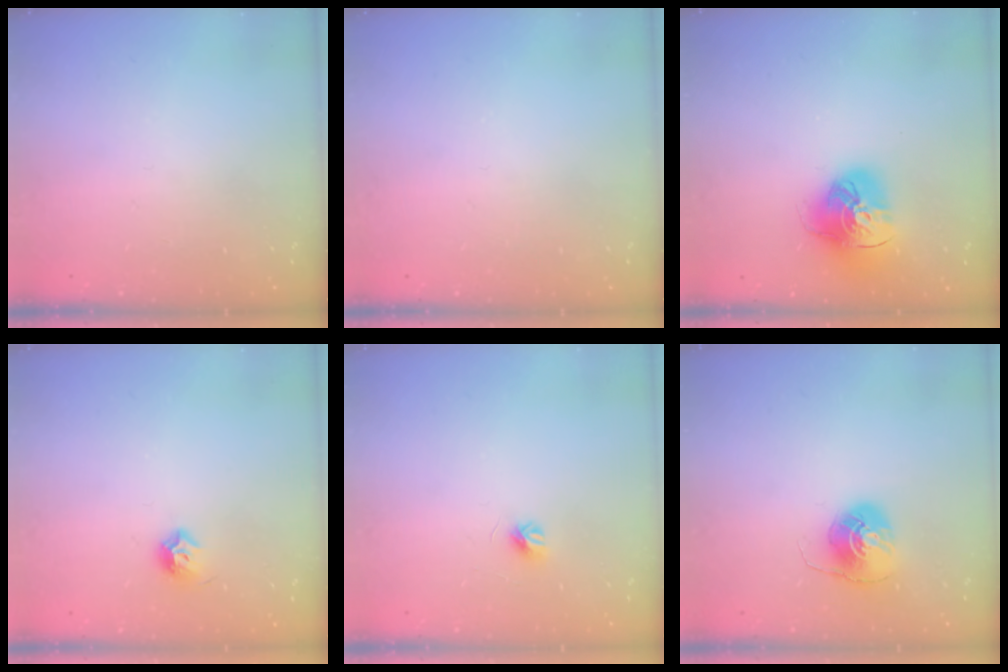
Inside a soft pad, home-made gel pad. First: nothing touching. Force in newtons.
{"total": 0.0}
{"total": 15.6, "press": 15.5, "slide": 1.7}
{"total": 6.8, "press": 6.7, "slide": 0.8}
{"total": 4.1, "press": 4.0, "slide": 0.4}
{"total": 7.7, "press": 7.7, "slide": 0.2}